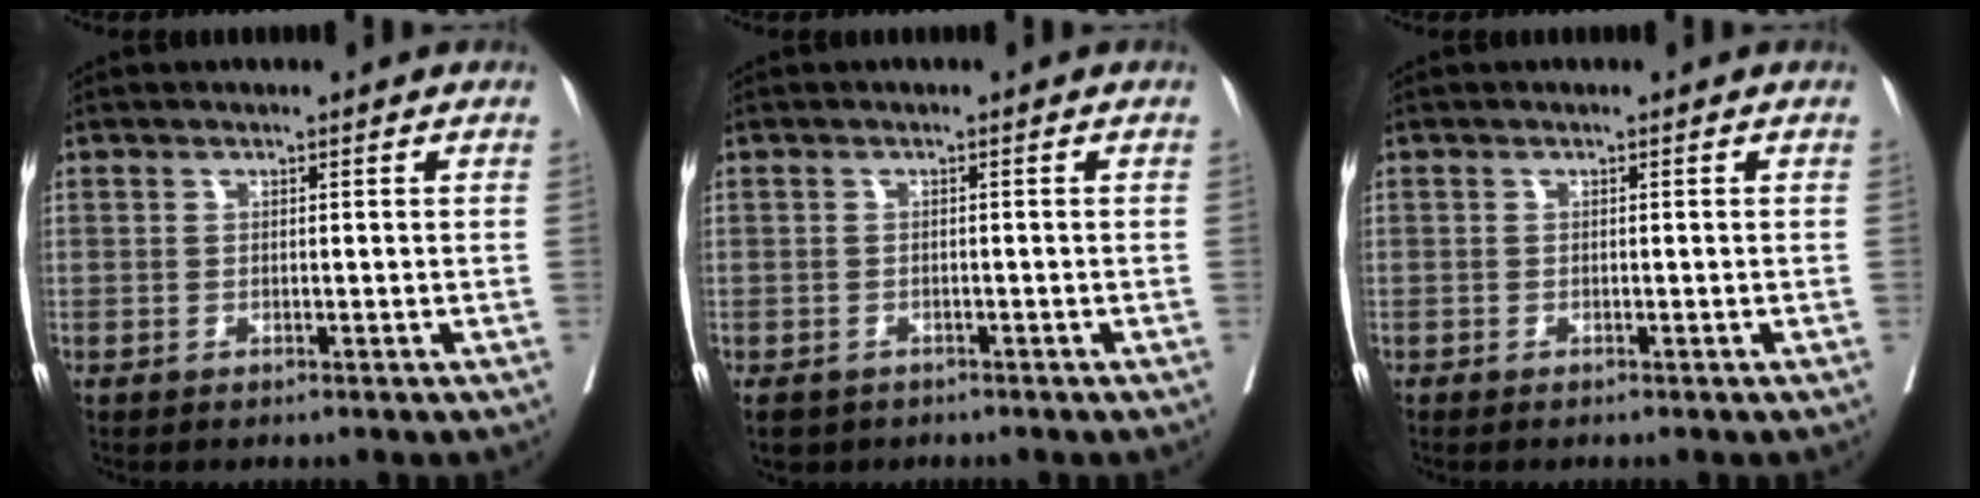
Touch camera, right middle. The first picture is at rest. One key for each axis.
{"total": 4.2, "fx": -2.9, "fy": 2.8, "fz": 1.0, "tx": -0.013, "ty": 0.000, "tz": -0.042}
{"total": 0.0}